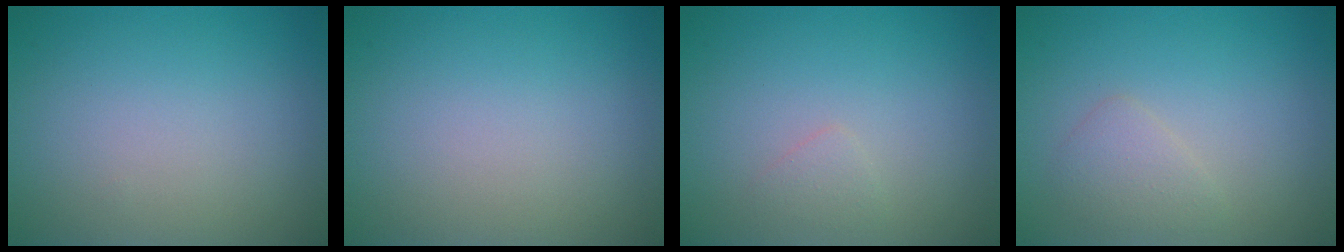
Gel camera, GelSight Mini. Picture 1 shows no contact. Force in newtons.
{"total": 0.0}
{"total": 0.8, "press": 0.8, "slide": 0.0}
{"total": 1.7, "press": 1.7, "slide": 0.1}